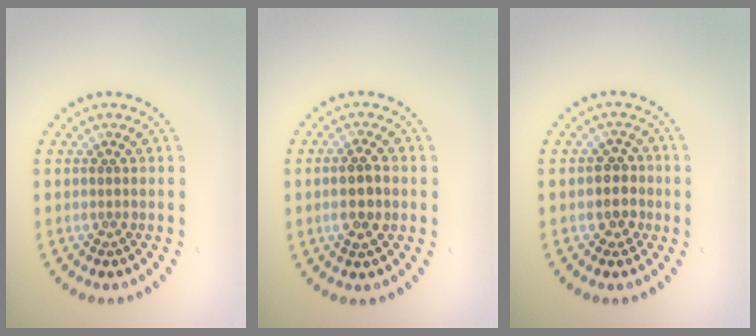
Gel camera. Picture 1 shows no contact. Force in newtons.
{"total": 2.8, "press": 2.8, "slide": 0.6}
{"total": 2.3, "press": 2.1, "slide": 1.0}